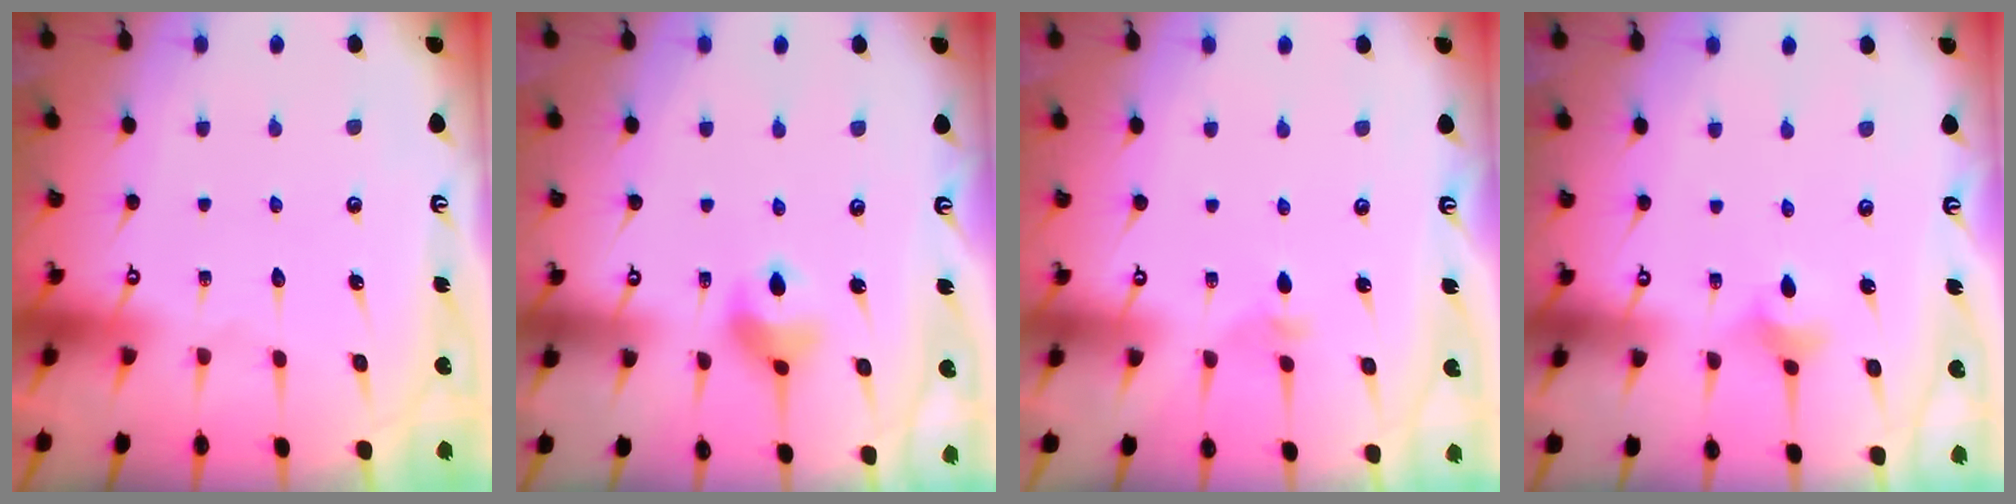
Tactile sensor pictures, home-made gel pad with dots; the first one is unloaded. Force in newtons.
{"total": 7.2, "press": 7.1, "slide": 0.7}
{"total": 2.0, "press": 2.0, "slide": 0.5}
{"total": 3.2, "press": 3.1, "slide": 0.6}